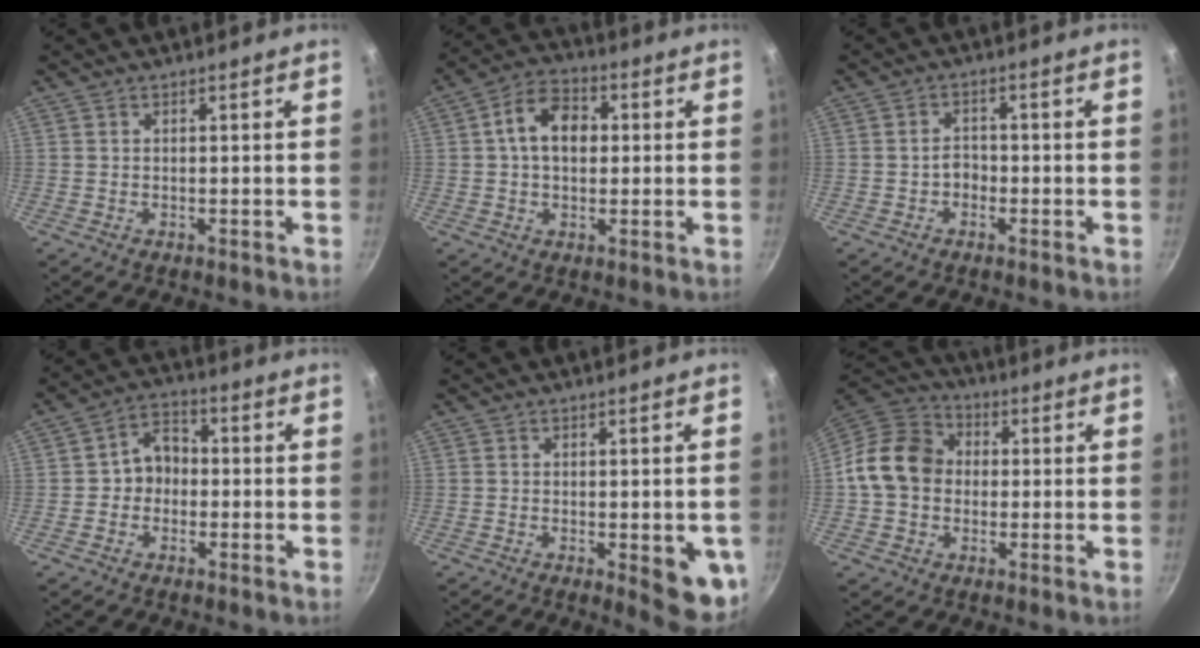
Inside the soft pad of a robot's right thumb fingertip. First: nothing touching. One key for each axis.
{"total": 9.9, "fx": 1.3, "fy": 6.8, "fz": 7.0, "tx": -0.093, "ty": 0.020, "tz": 0.008}
{"total": 2.7, "fx": -1.0, "fy": 2.1, "fz": 1.4, "tx": -0.005, "ty": 0.016, "tz": -0.017}
{"total": 6.1, "fx": -0.8, "fy": 5.1, "fz": 3.3, "tx": -0.018, "ty": 0.022, "tz": -0.024}
{"total": 8.9, "fx": -2.1, "fy": 3.2, "fz": 8.1, "tx": -0.070, "ty": 0.001, "tz": -0.021}
{"total": 13.0, "fx": -0.1, "fy": 10.8, "fz": 7.3, "tx": -0.098, "ty": 0.029, "tz": -0.024}